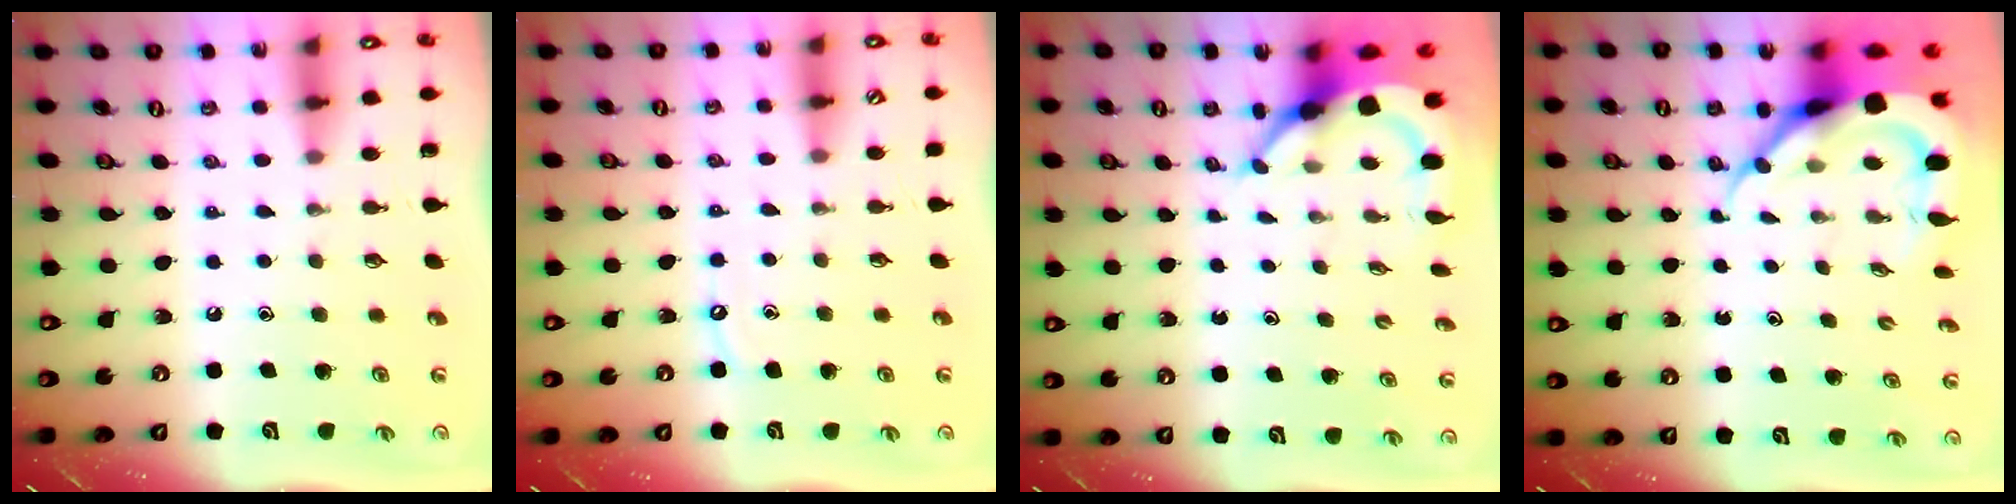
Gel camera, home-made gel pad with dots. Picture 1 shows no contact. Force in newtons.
{"total": 4.0, "press": 4.0, "slide": 0.6}
{"total": 5.8, "press": 5.8, "slide": 0.8}
{"total": 11.1, "press": 11.0, "slide": 1.4}